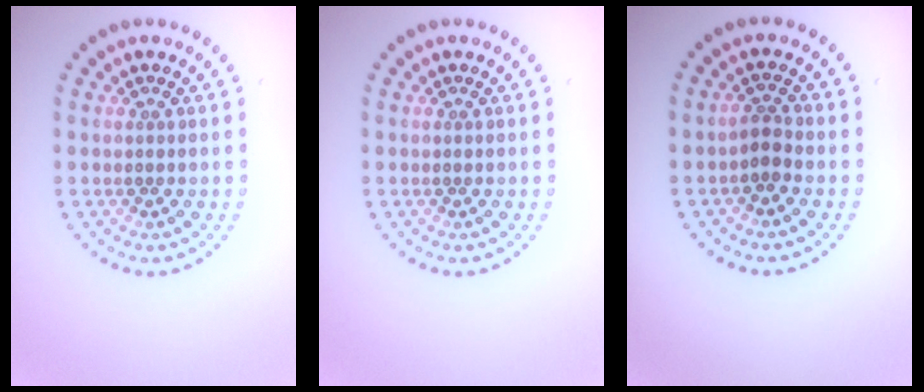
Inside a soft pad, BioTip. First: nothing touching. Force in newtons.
{"total": 0.0}
{"total": 1.5, "press": 1.2, "slide": 0.9}